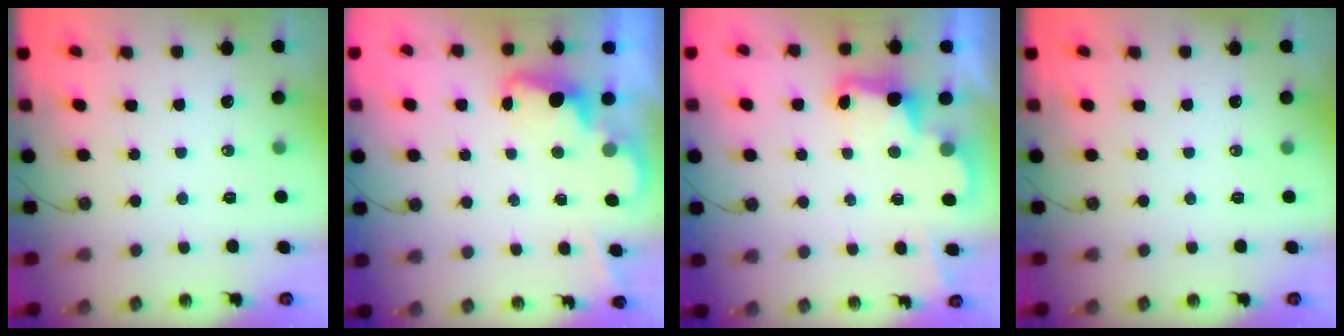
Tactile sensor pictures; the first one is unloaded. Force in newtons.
{"total": 2.0, "press": 1.9, "slide": 0.6}
{"total": 3.2, "press": 3.2, "slide": 0.7}
{"total": 0.0}